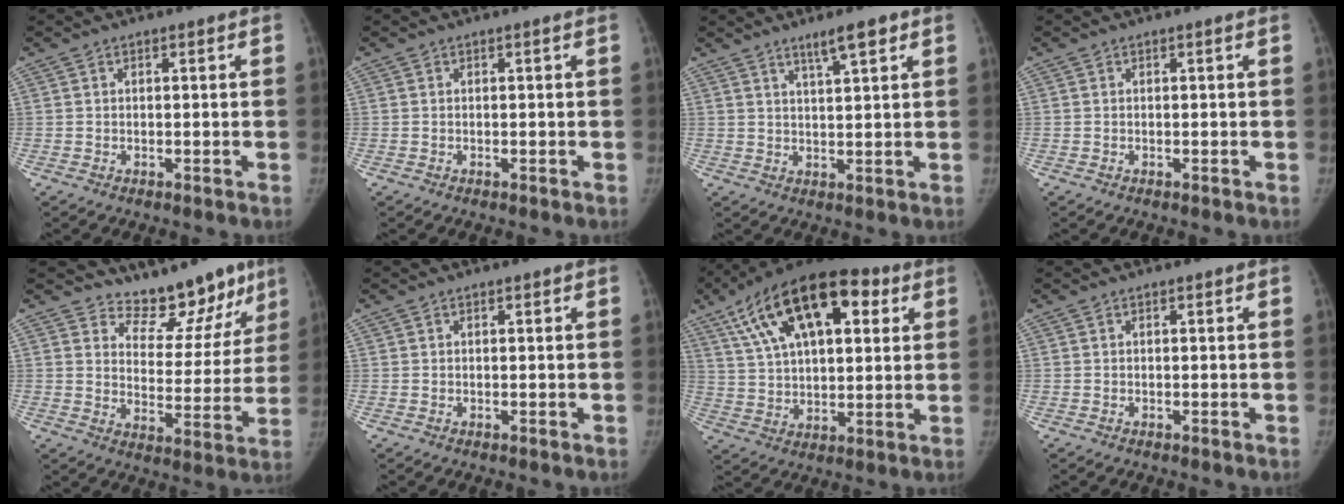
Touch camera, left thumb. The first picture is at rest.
{"total": 0.0}
{"total": 5.1, "force": [3.4, 0.8, 3.7], "torque": [-0.056, -0.018, 0.058]}
{"total": 0.0}
{"total": 13.1, "force": [11.3, 5.8, 3.4], "torque": [0.005, -0.091, 0.156]}
{"total": 0.7, "force": [0.5, 0.4, 0.3], "torque": [0.001, -0.001, 0.003]}
{"total": 24.7, "force": [11.0, 12.1, 18.5], "torque": [-0.301, 0.007, 0.185]}
{"total": 0.0}